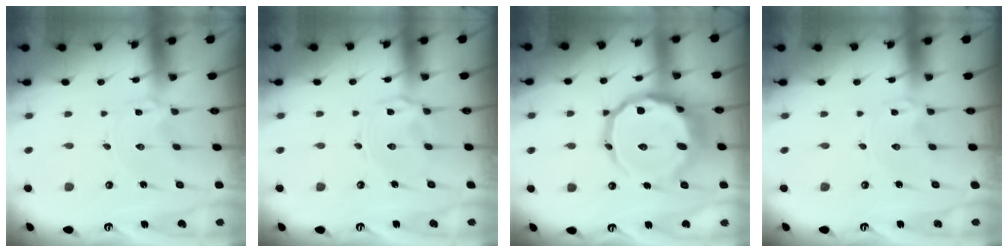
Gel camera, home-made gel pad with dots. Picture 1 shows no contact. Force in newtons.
{"total": 1.5, "press": 1.4, "slide": 0.5}
{"total": 22.9, "press": 22.8, "slide": 1.9}
{"total": 0.0}